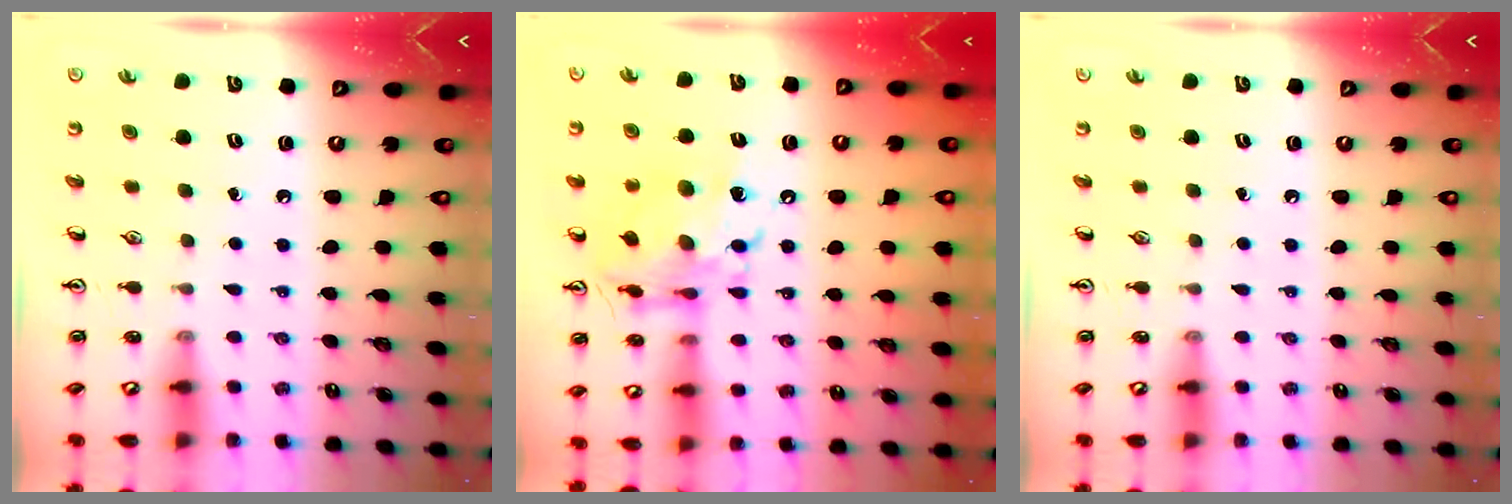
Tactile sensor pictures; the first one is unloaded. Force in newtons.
{"total": 13.6, "press": 13.5, "slide": 1.4}
{"total": 0.0}